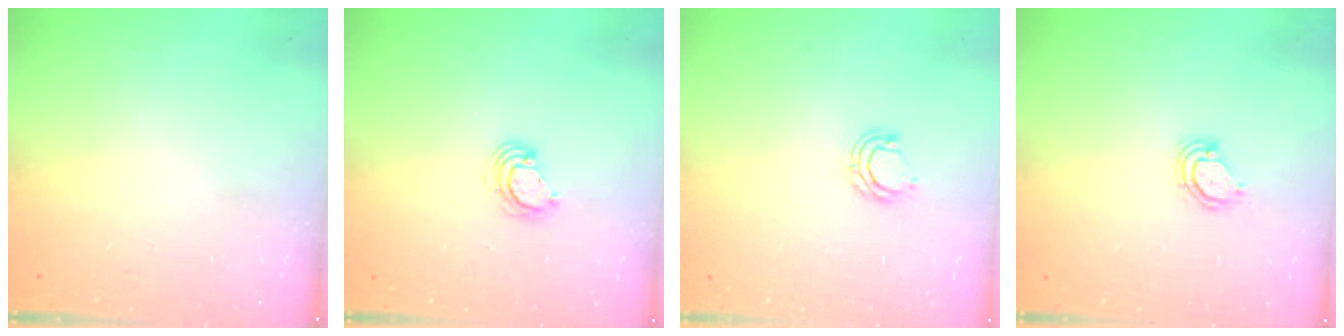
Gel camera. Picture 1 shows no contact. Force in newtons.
{"total": 4.1, "press": 4.1, "slide": 0.2}
{"total": 6.3, "press": 6.2, "slide": 1.0}
{"total": 4.3, "press": 4.3, "slide": 0.3}